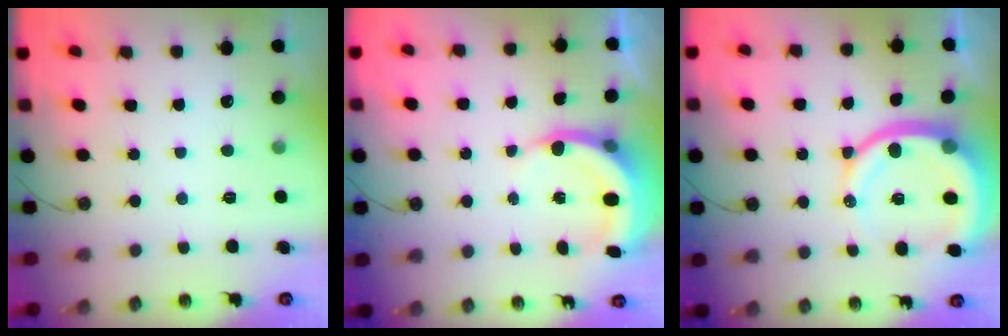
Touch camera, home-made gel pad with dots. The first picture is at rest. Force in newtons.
{"total": 6.3, "press": 6.3, "slide": 0.7}
{"total": 14.4, "press": 14.3, "slide": 1.9}